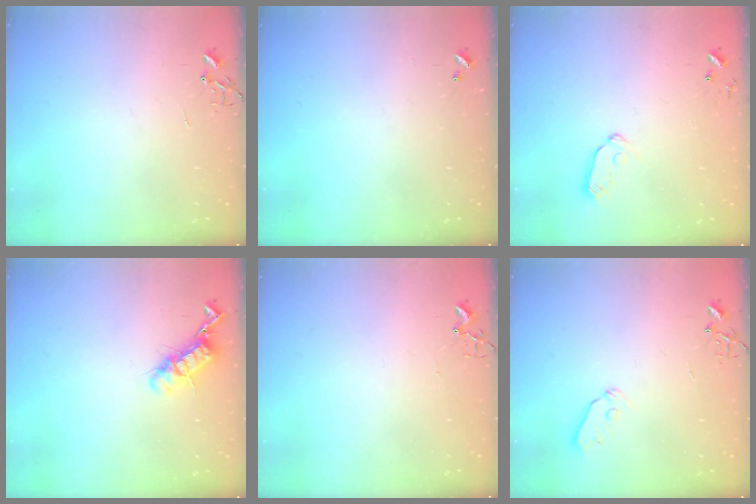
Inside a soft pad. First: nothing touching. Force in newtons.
{"total": 0.0}
{"total": 6.8, "press": 6.8, "slide": 0.4}
{"total": 12.3, "press": 12.3, "slide": 0.6}
{"total": 1.7, "press": 1.6, "slide": 0.2}
{"total": 5.3, "press": 5.2, "slide": 0.6}